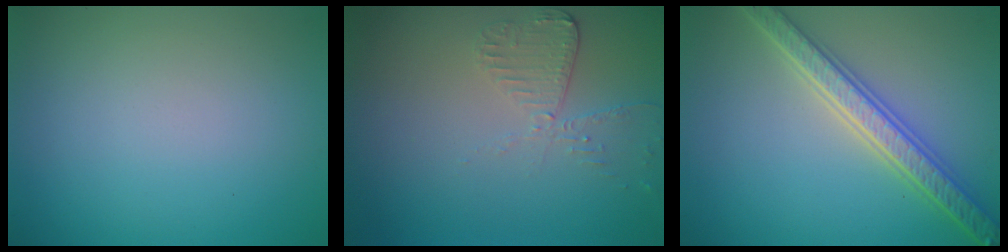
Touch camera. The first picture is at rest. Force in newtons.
{"total": 2.0, "press": 1.9, "slide": 0.6}
{"total": 5.4, "press": 5.3, "slide": 1.1}